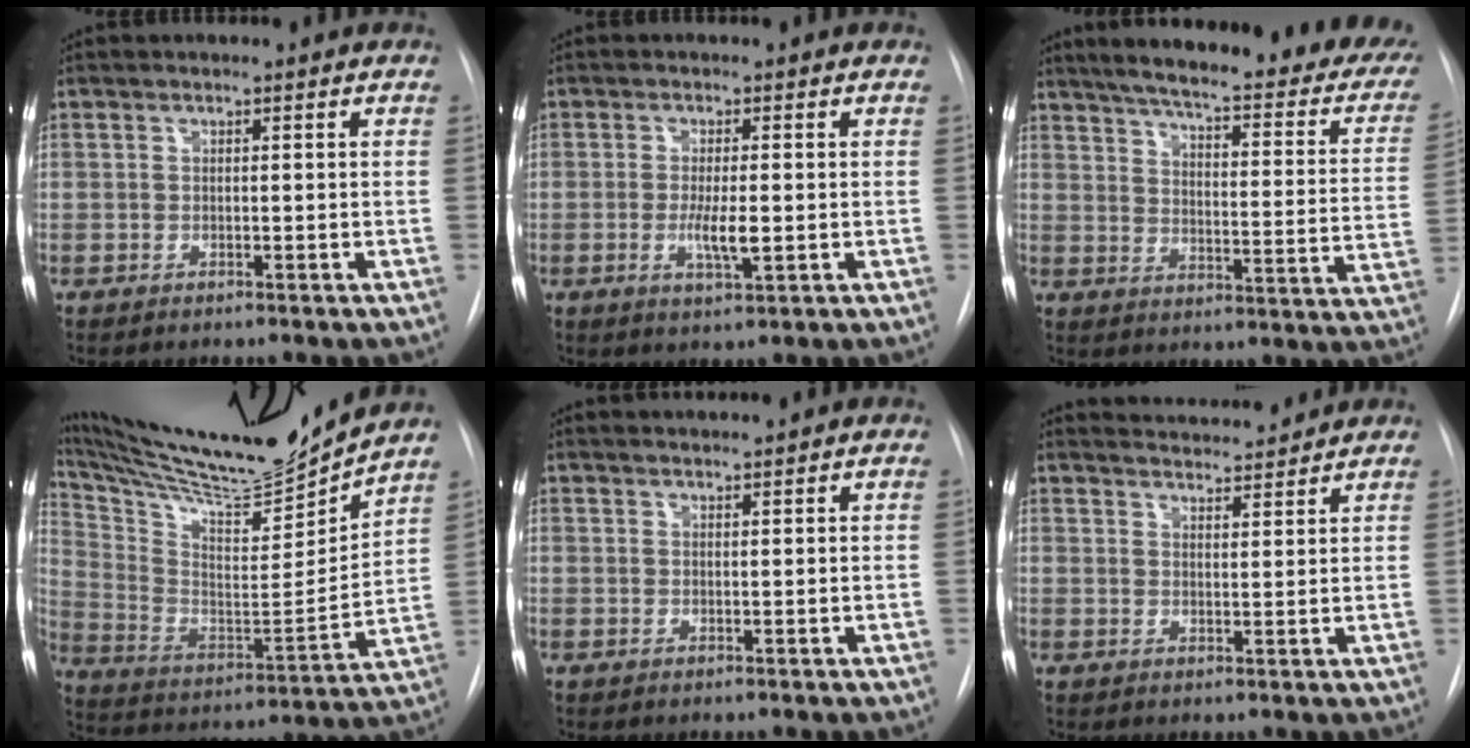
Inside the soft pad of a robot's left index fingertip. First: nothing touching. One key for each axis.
{"total": 3.9, "fx": -0.5, "fy": 0.7, "fz": 3.9, "tx": -0.074, "ty": -0.007, "tz": -0.006}
{"total": 29.8, "fx": 24.3, "fy": 5.4, "fz": 16.4, "tx": -0.215, "ty": -0.047, "tz": 0.288}
{"total": 23.2, "fx": 21.3, "fy": 1.3, "fz": 9.2, "tx": -0.178, "ty": -0.046, "tz": 0.344}
{"total": 2.4, "fx": 2.3, "fy": -0.2, "fz": 0.4, "tx": -0.004, "ty": 0.016, "tz": 0.039}
{"total": 7.6, "fx": 7.4, "fy": 0.7, "fz": 1.3, "tx": -0.024, "ty": 0.008, "tz": 0.105}